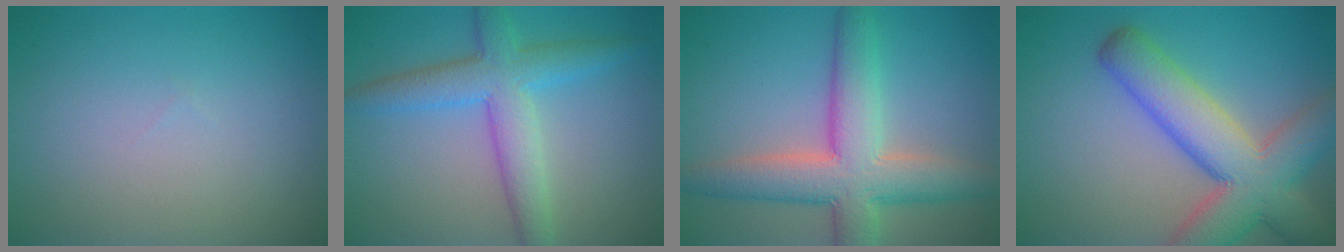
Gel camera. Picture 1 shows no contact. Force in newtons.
{"total": 5.5, "press": 5.5, "slide": 0.1}
{"total": 7.9, "press": 7.9, "slide": 0.6}
{"total": 9.5, "press": 9.5, "slide": 0.6}